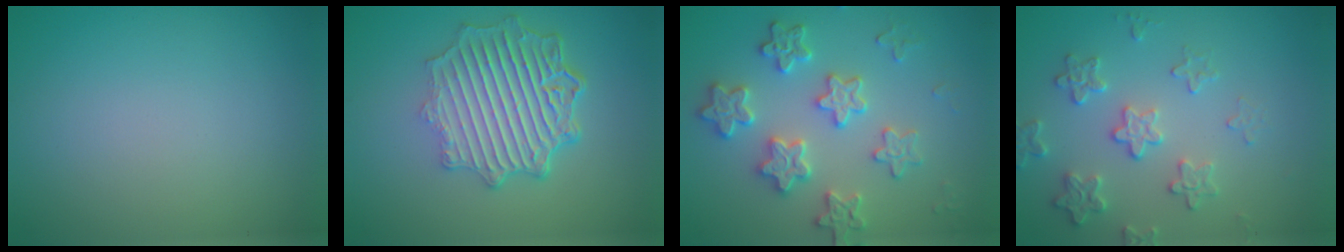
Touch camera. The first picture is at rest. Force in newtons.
{"total": 7.0, "press": 5.3, "slide": 4.5}
{"total": 3.8, "press": 3.8, "slide": 0.3}
{"total": 3.1, "press": 3.0, "slide": 0.6}